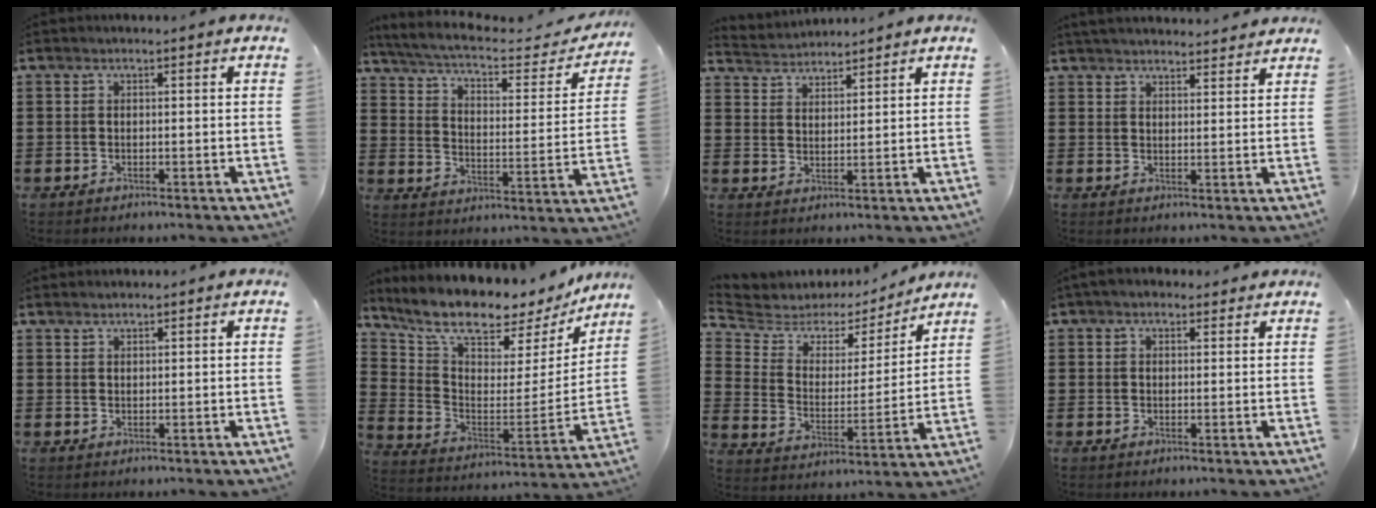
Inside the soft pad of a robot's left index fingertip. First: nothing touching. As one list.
[{"total": 5.5, "force": [4.7, 0.6, 2.6], "torque": [-0.077, -0.032, 0.076]}, {"total": 3.0, "force": [2.9, 0.5, -0.5], "torque": [-0.002, -0.008, 0.054]}, {"total": 3.2, "force": [3.2, 0.3, 0.5], "torque": [-0.019, -0.006, 0.059]}, {"total": 1.2, "force": [1.2, 0.3, 0.1], "torque": [-0.003, 0.001, 0.024]}, {"total": 8.6, "force": [7.6, 1.8, 3.6], "torque": [-0.094, -0.071, 0.125]}, {"total": 4.8, "force": [4.0, 2.7, 0.7], "torque": [-0.050, -0.027, 0.063]}, {"total": 2.7, "force": [2.1, 1.3, 1.0], "torque": [-0.026, 0.006, 0.039]}]